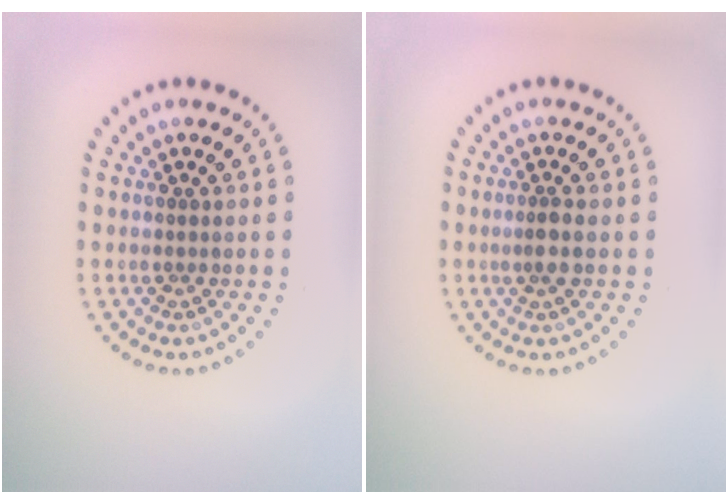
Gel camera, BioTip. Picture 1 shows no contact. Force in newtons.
{"total": 1.5, "press": 1.2, "slide": 0.9}